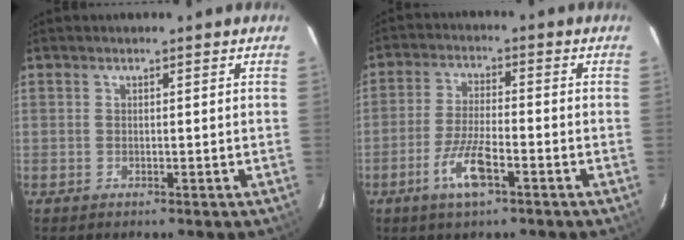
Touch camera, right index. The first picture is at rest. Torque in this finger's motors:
{"motor_torque": [0.87, -0.30, 0.43, 0.11]}